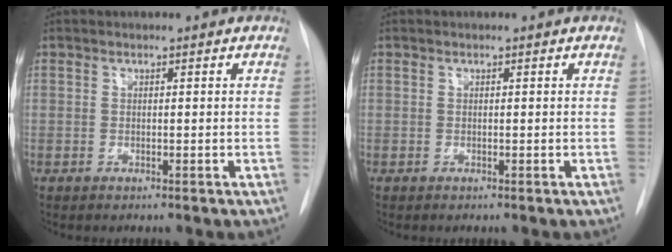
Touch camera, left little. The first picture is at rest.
{"total": 0.0}